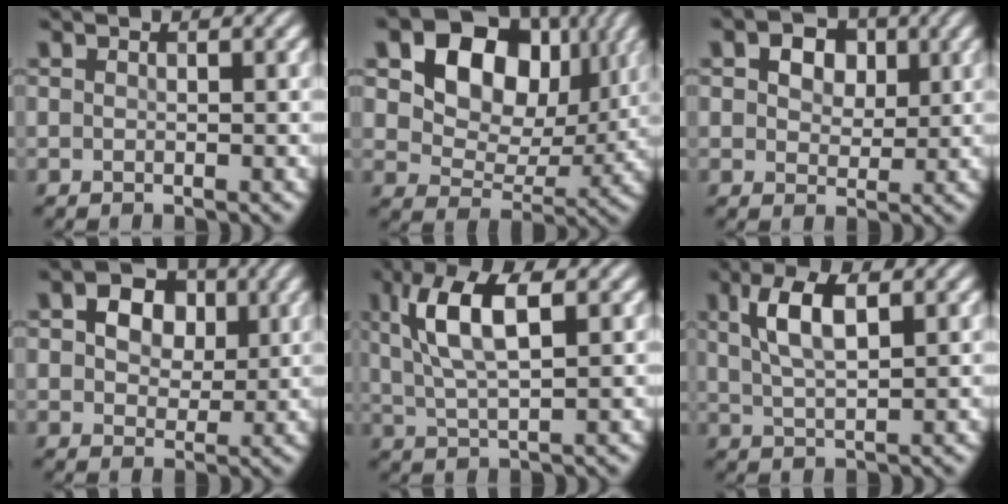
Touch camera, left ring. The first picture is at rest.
{"total": 12.4, "force": [4.9, 8.6, 7.5], "torque": [-0.138, 0.031, 0.077]}
{"total": 4.8, "force": [2.0, 3.3, 2.8], "torque": [-0.047, 0.004, 0.015]}
{"total": 5.0, "force": [1.5, 3.6, 3.1], "torque": [-0.050, 0.004, 0.011]}
{"total": 6.7, "force": [2.1, 2.3, 5.9], "torque": [-0.118, 0.010, 0.039]}
{"total": 4.8, "force": [1.9, 1.8, 4.1], "torque": [-0.083, 0.006, 0.035]}